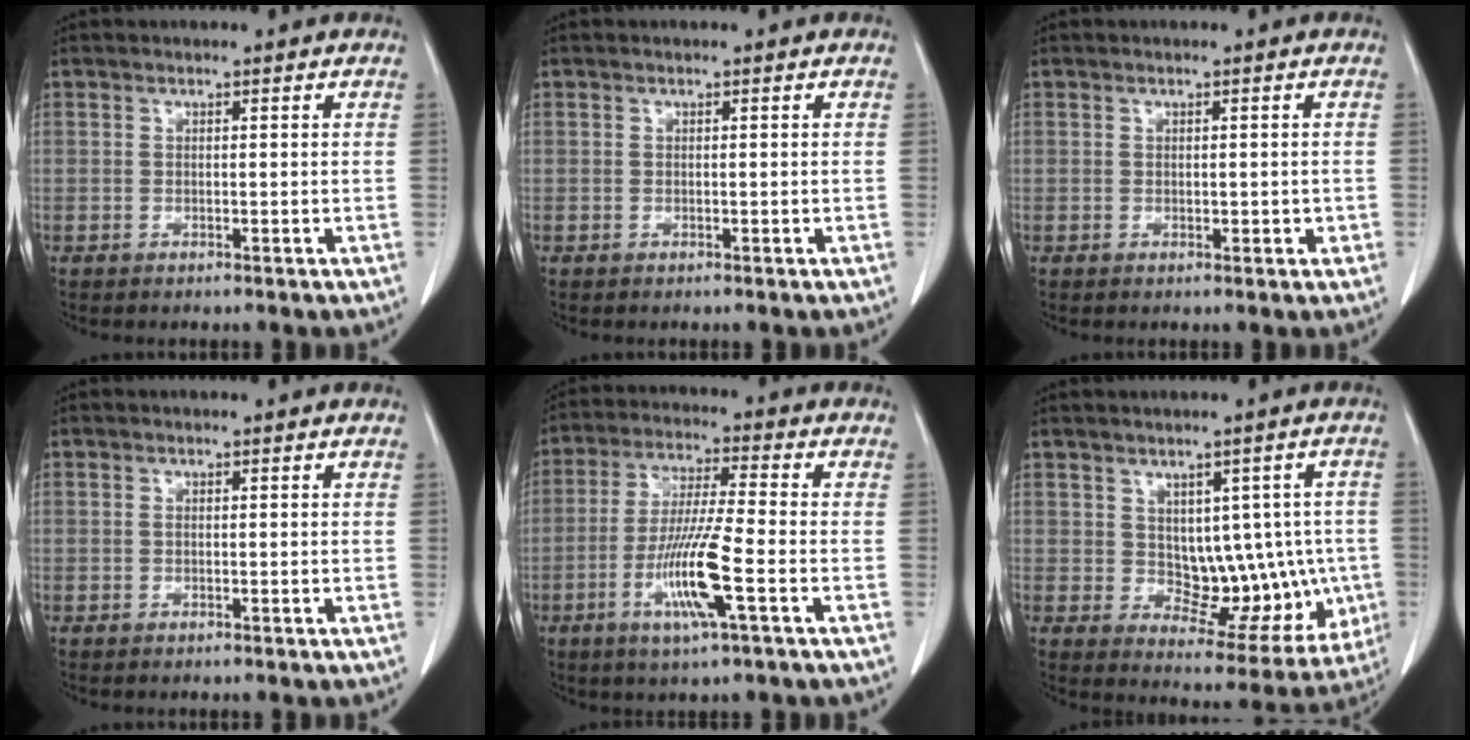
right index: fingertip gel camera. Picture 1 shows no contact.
{"total": 0.0}
{"total": 1.4, "force": [-0.2, 0.8, 1.2], "torque": [-0.014, 0.002, 0.002]}
{"total": 0.0}
{"total": 11.1, "force": [-3.8, 0.0, 10.4], "torque": [-0.205, -0.014, -0.076]}
{"total": 11.7, "force": [0.0, 6.9, 9.5], "torque": [-0.101, 0.017, 0.026]}